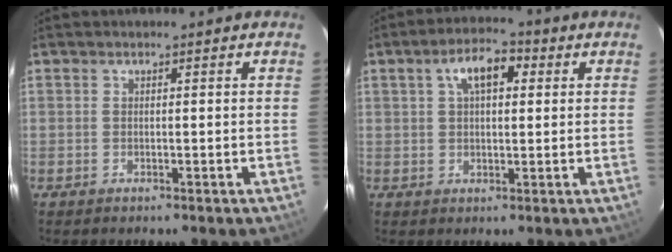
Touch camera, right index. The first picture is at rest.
{"total": 6.8, "force": [2.3, 3.4, 5.5], "torque": [-0.096, 0.022, 0.039]}